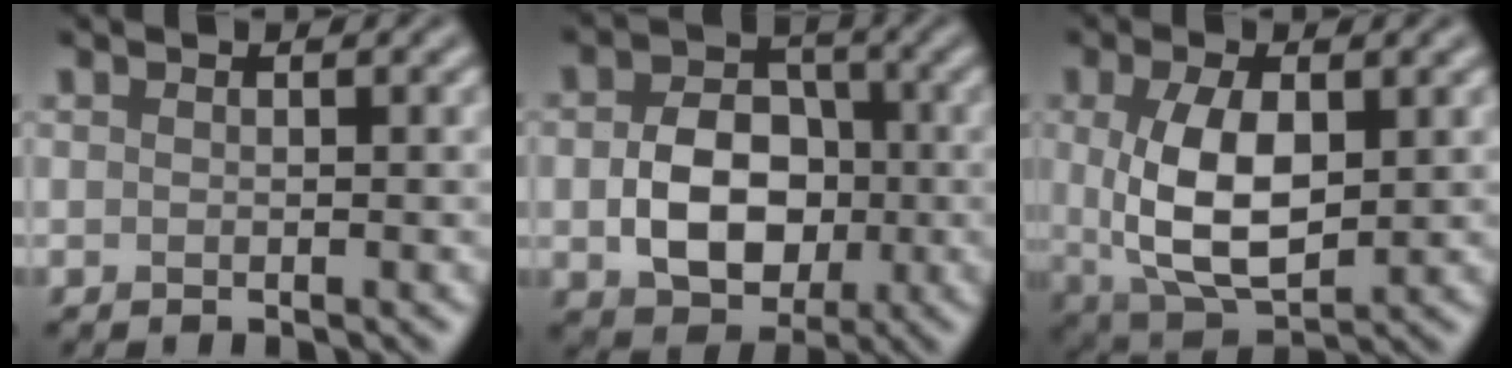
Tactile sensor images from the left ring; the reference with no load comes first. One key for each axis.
{"total": 7.2, "fx": -0.9, "fy": 5.4, "fz": 4.6, "tx": -0.084, "ty": -0.006, "tz": -0.011}
{"total": 7.1, "fx": 0.5, "fy": 3.5, "fz": 6.1, "tx": -0.130, "ty": -0.005, "tz": 0.015}